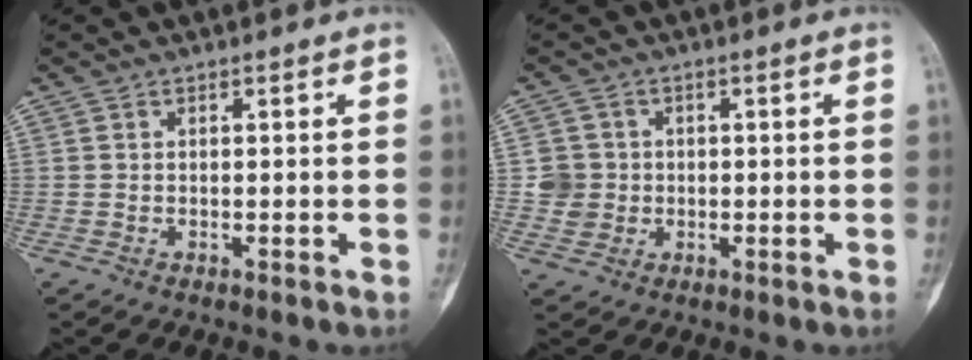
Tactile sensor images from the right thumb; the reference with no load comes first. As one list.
[{"total": 4.2, "force": [0.0, 4.1, 0.6], "torque": [0.015, 0.007, -0.002]}]